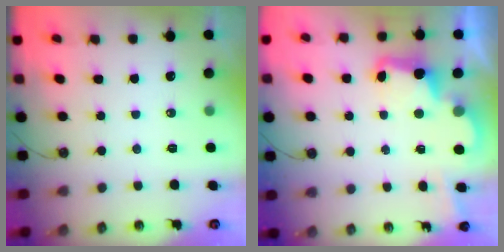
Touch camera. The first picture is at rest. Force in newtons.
{"total": 3.5, "press": 3.5, "slide": 0.6}